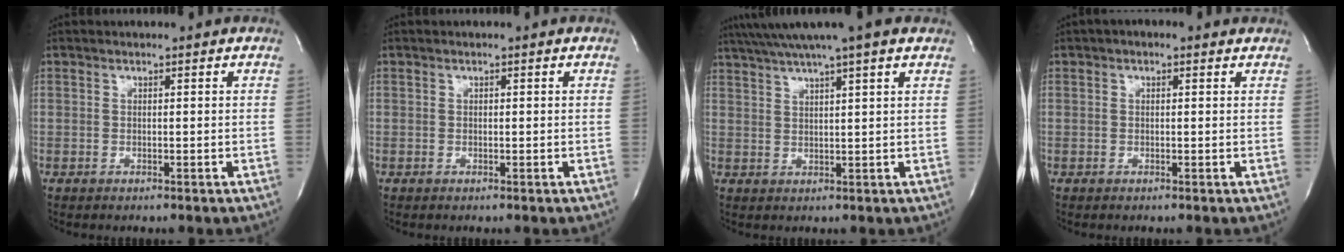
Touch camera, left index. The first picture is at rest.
{"total": 0.0}
{"total": 9.9, "force": [7.6, -0.4, 6.4], "torque": [-0.116, 0.029, 0.107]}
{"total": 1.3, "force": [0.1, 0.9, 0.9], "torque": [-0.018, 0.011, -0.002]}